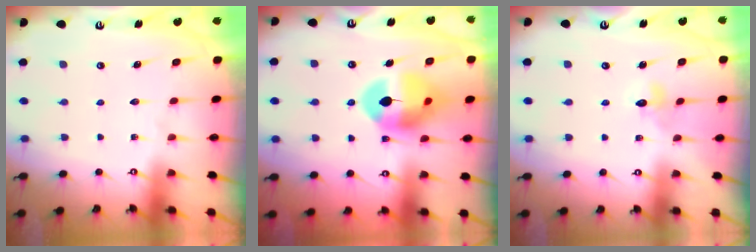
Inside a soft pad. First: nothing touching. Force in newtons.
{"total": 11.2, "press": 11.2, "slide": 0.9}
{"total": 4.3, "press": 4.3, "slide": 0.7}